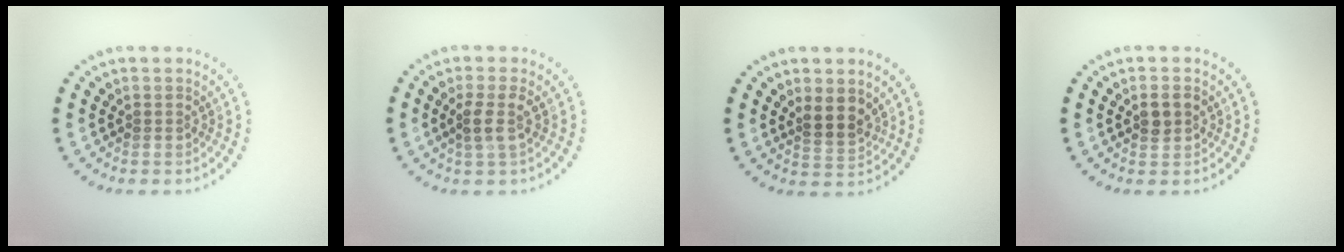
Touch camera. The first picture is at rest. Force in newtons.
{"total": 2.0, "press": 1.6, "slide": 1.3}
{"total": 2.7, "press": 2.4, "slide": 1.2}
{"total": 1.7, "press": 1.6, "slide": 0.3}